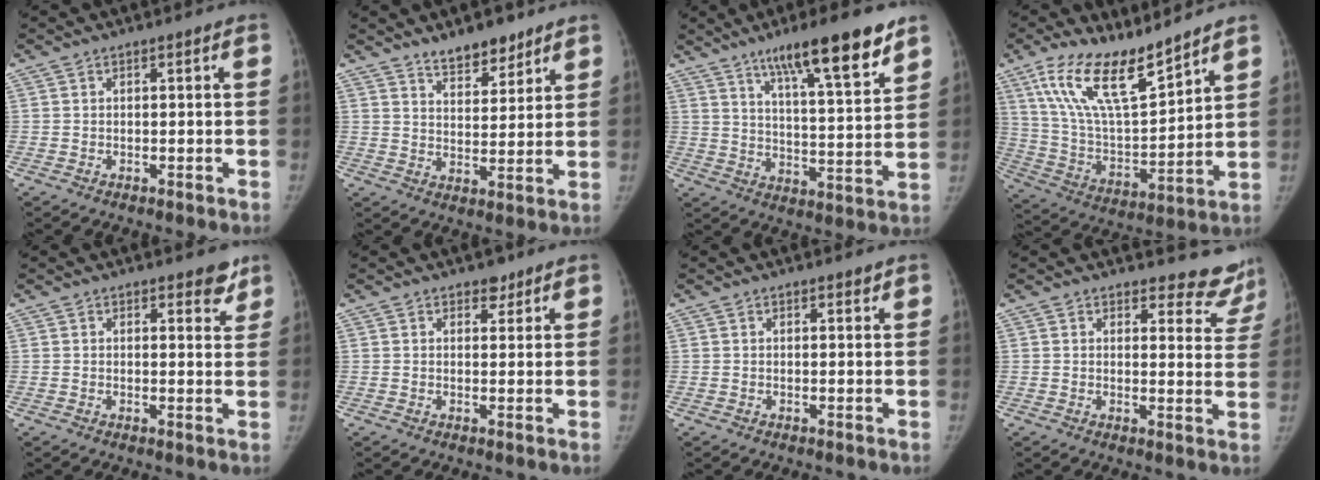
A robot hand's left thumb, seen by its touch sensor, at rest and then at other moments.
{"total": 7.6, "force": [6.0, 3.1, 3.4], "torque": [-0.025, -0.045, 0.098]}
{"total": 16.6, "force": [10.9, 3.0, 12.2], "torque": [-0.167, -0.056, 0.174]}
{"total": 17.1, "force": [12.4, 5.0, 10.8], "torque": [-0.175, -0.063, 0.243]}
{"total": 3.5, "force": [2.7, 1.6, 1.5], "torque": [0.010, -0.015, 0.030]}
{"total": 2.4, "force": [1.8, 1.4, 0.7], "torque": [0.006, -0.010, 0.022]}
{"total": 1.0, "force": [0.8, 0.4, 0.3], "torque": [-0.003, -0.006, 0.012]}
{"total": 10.0, "force": [9.6, 2.9, 0.0], "torque": [0.048, -0.086, 0.082]}